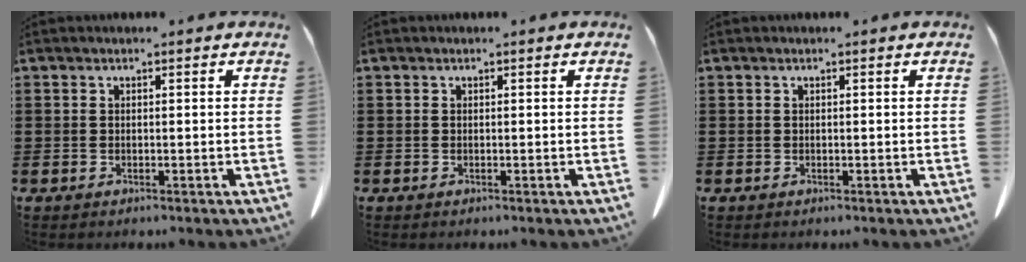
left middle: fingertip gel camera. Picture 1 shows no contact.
{"total": 0.0}
{"total": 0.0}